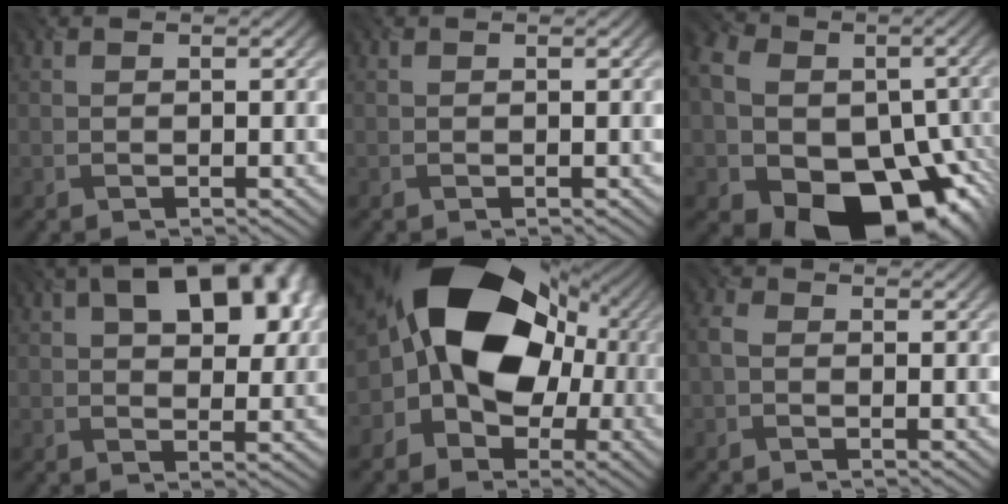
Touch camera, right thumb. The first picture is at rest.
{"total": 0.0}
{"total": 20.7, "force": [-6.4, 16.0, 11.5], "torque": [-0.201, -0.047, -0.107]}
{"total": 12.9, "force": [5.1, 7.0, 9.6], "torque": [-0.145, 0.024, 0.067]}
{"total": 17.9, "force": [0.7, 13.4, 11.8], "torque": [-0.154, 0.005, -0.009]}
{"total": 1.7, "force": [-0.5, 1.2, 1.1], "torque": [-0.030, 0.005, -0.017]}